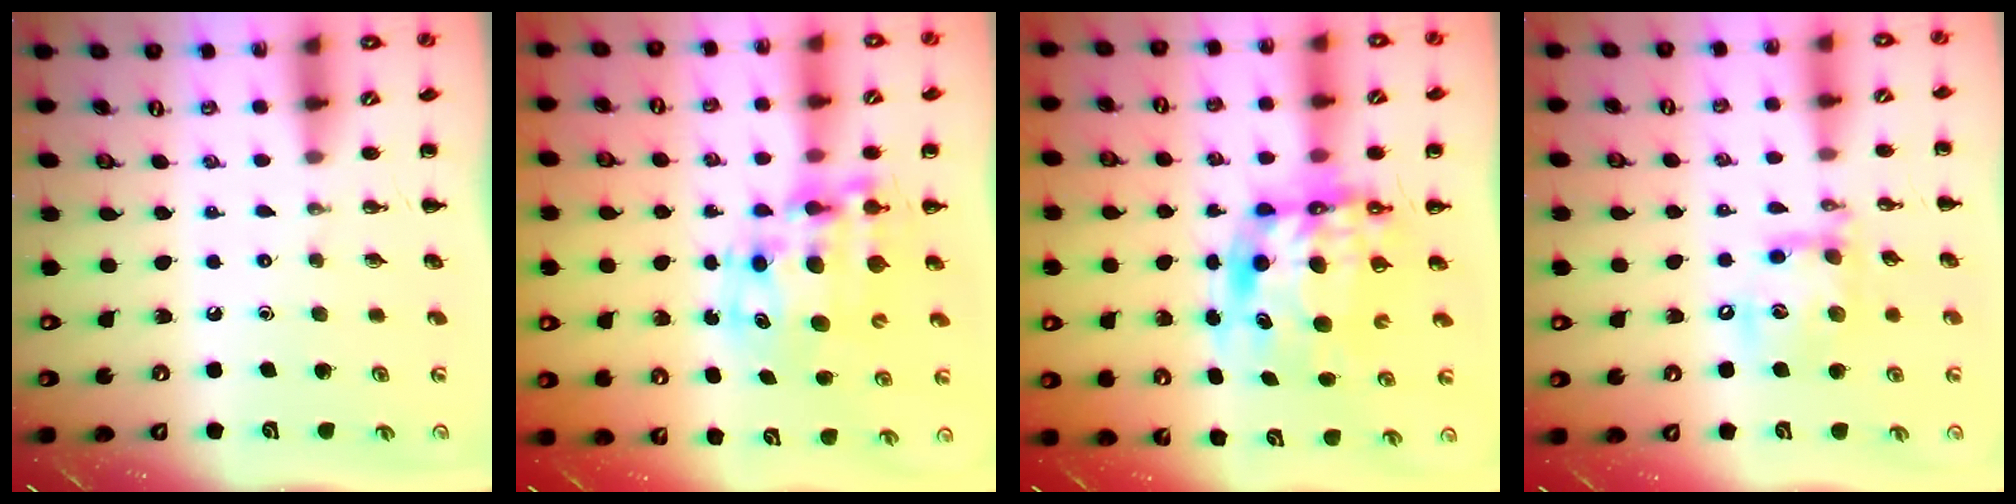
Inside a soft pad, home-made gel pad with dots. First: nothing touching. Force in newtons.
{"total": 11.1, "press": 10.8, "slide": 2.7}
{"total": 11.1, "press": 10.7, "slide": 2.8}
{"total": 14.6, "press": 14.3, "slide": 2.8}